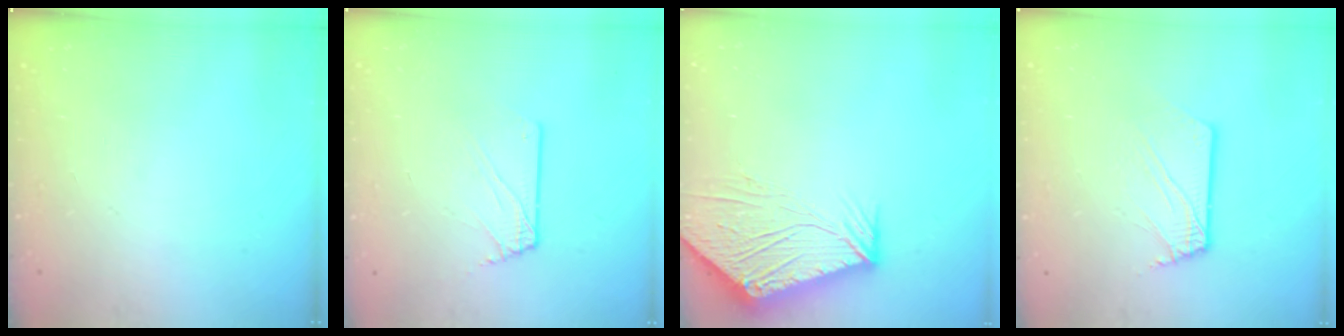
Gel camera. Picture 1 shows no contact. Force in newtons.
{"total": 2.6, "press": 2.6, "slide": 0.2}
{"total": 13.3, "press": 13.2, "slide": 1.4}
{"total": 2.3, "press": 2.3, "slide": 0.1}